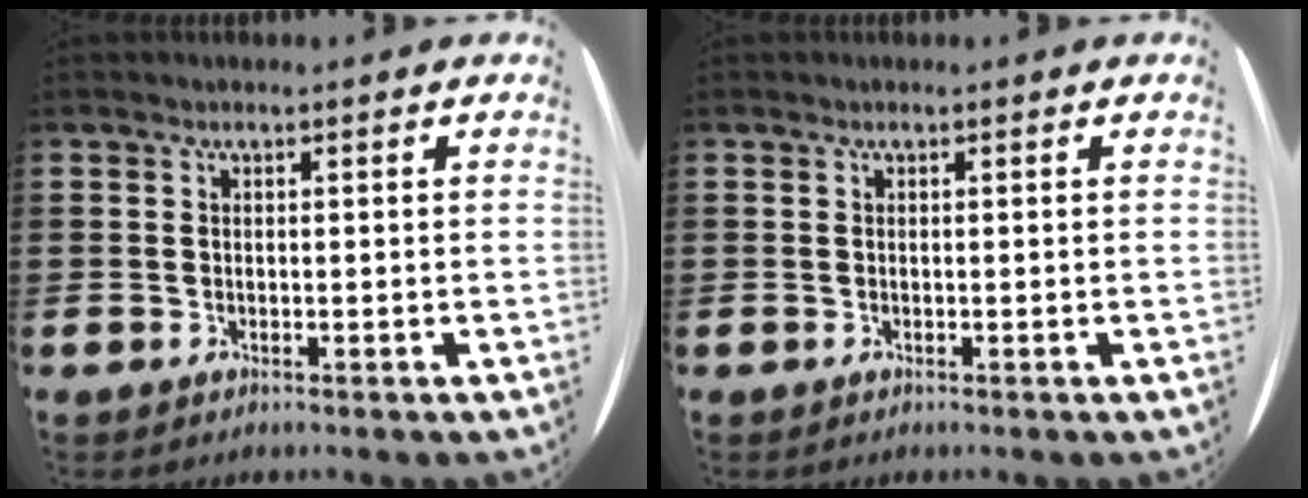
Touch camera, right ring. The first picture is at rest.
{"total": 0.0}